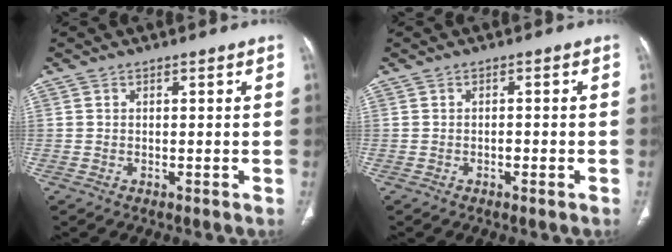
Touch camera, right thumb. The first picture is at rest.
{"total": 1.2, "force": [-0.5, 0.5, 0.9], "torque": [-0.014, 0.001, -0.008]}